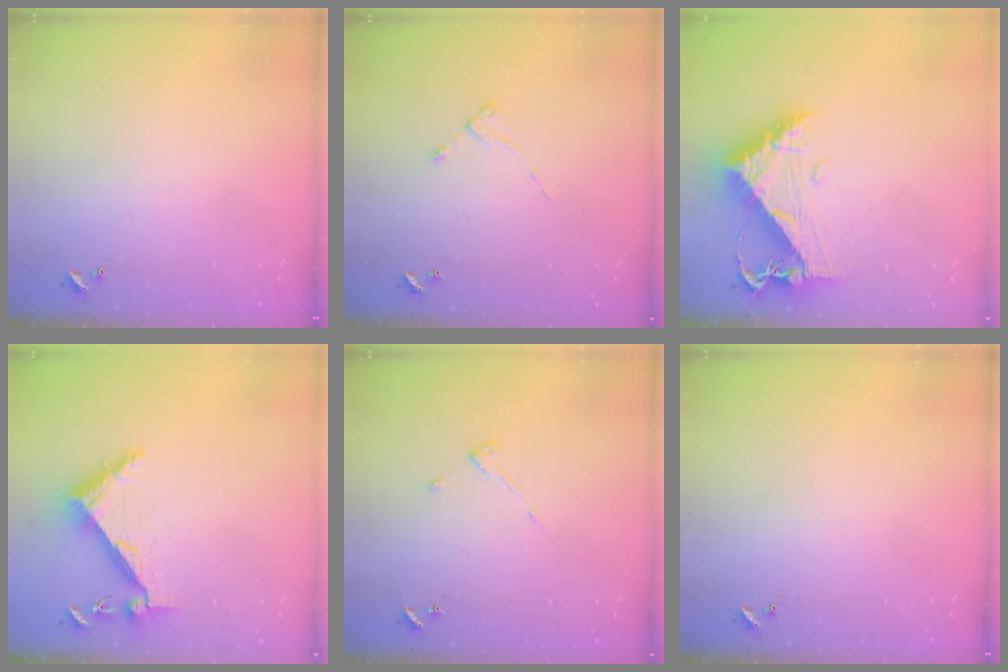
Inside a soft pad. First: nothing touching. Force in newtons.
{"total": 2.1, "press": 2.0, "slide": 0.4}
{"total": 11.4, "press": 11.3, "slide": 1.4}
{"total": 6.7, "press": 6.7, "slide": 0.8}
{"total": 4.3, "press": 4.3, "slide": 0.4}
{"total": 0.0}